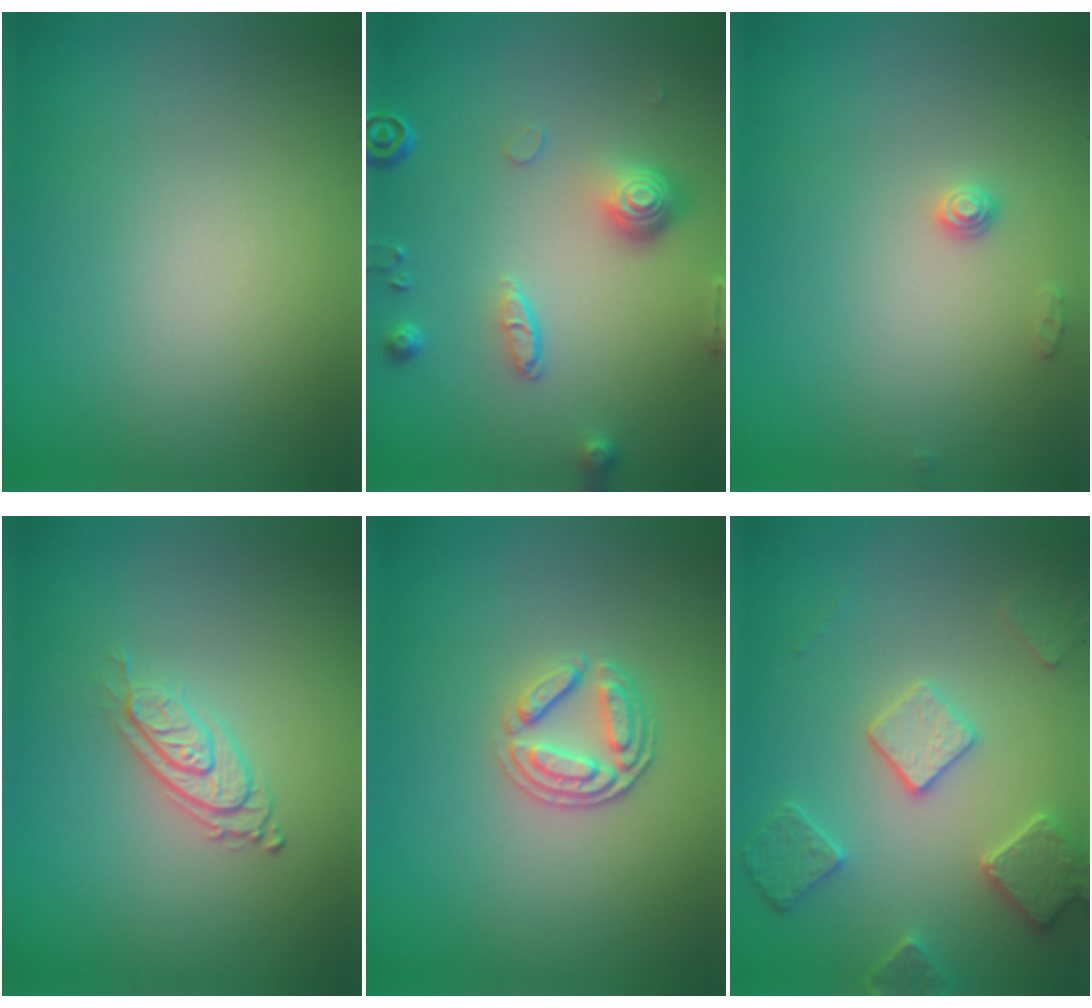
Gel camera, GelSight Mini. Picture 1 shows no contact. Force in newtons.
{"total": 4.3, "press": 3.2, "slide": 2.8}
{"total": 1.0, "press": 1.0, "slide": 0.1}
{"total": 2.9, "press": 2.0, "slide": 2.0}
{"total": 2.6, "press": 2.5, "slide": 0.8}
{"total": 4.5, "press": 3.7, "slide": 2.6}